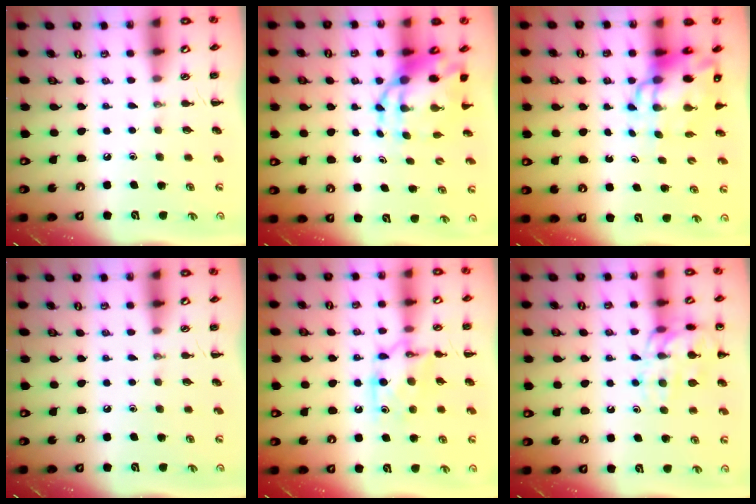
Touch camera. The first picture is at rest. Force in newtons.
{"total": 7.8, "press": 7.5, "slide": 2.0}
{"total": 10.3, "press": 9.9, "slide": 2.9}
{"total": 0.0}
{"total": 8.6, "press": 8.6, "slide": 0.9}
{"total": 13.9, "press": 13.8, "slide": 1.1}